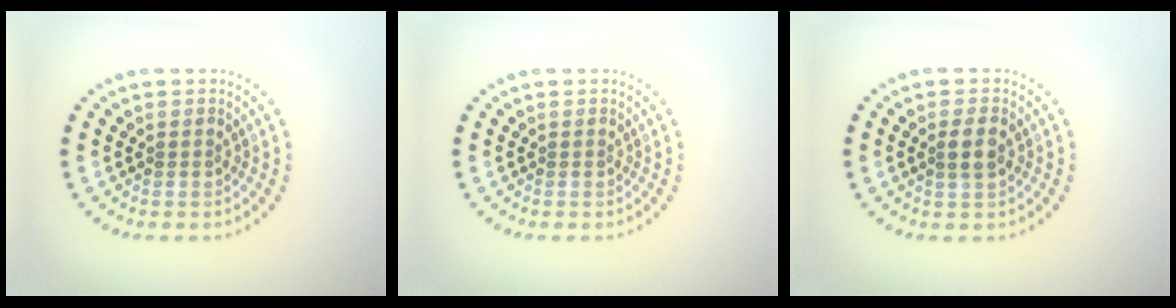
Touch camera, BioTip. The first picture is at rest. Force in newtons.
{"total": 0.0}
{"total": 1.8, "press": 1.8, "slide": 0.6}